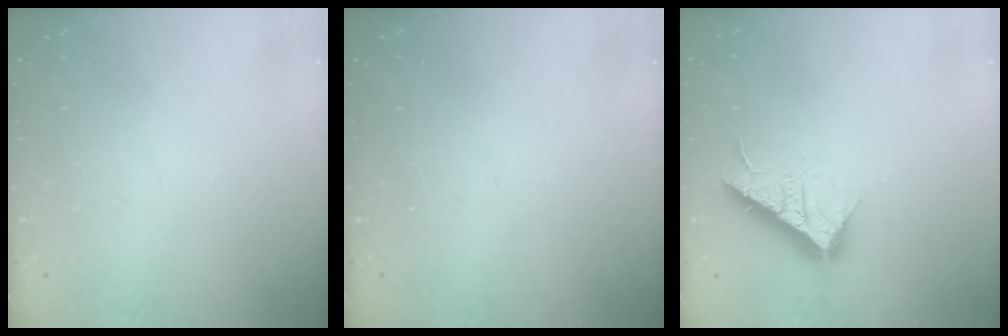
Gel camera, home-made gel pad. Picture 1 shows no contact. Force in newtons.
{"total": 0.0}
{"total": 14.2, "press": 14.1, "slide": 0.5}